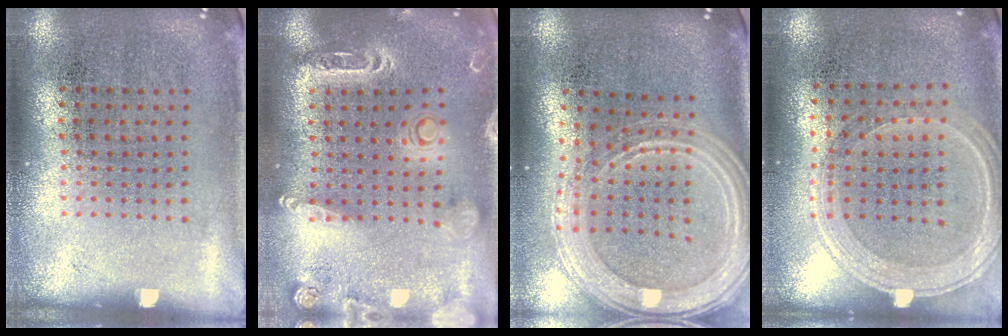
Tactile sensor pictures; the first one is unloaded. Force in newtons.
{"total": 2.0, "press": 1.9, "slide": 0.6}
{"total": 2.3, "press": 2.1, "slide": 1.1}
{"total": 1.2, "press": 1.1, "slide": 0.4}